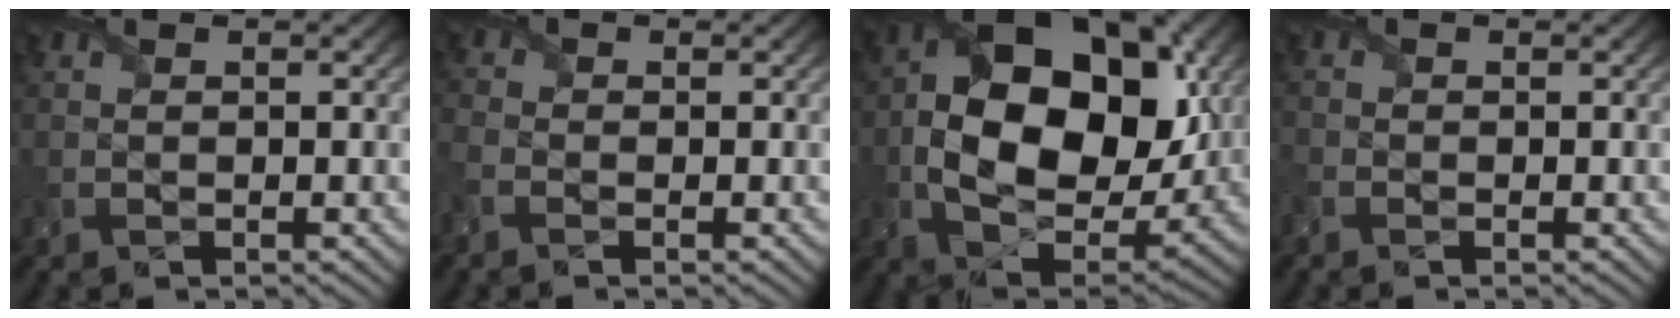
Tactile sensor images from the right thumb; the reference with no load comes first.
{"total": 1.9, "force": [-1.3, 1.2, 0.9], "torque": [-0.034, -0.003, -0.037]}
{"total": 17.2, "force": [1.1, 11.3, 12.9], "torque": [-0.235, -0.011, 0.029]}
{"total": 1.1, "force": [-0.9, 0.6, 0.1], "torque": [-0.012, -0.003, -0.025]}